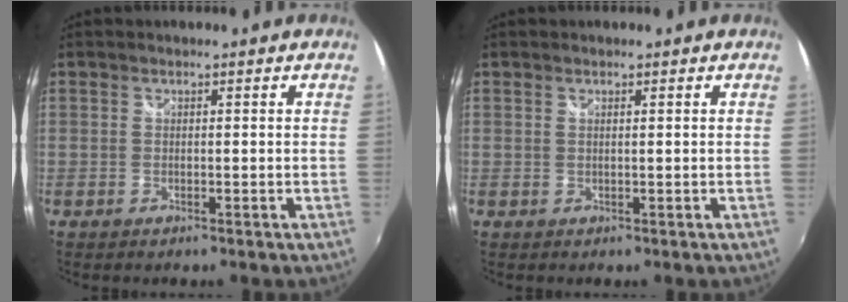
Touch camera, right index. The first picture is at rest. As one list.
[{"total": 0.0}]